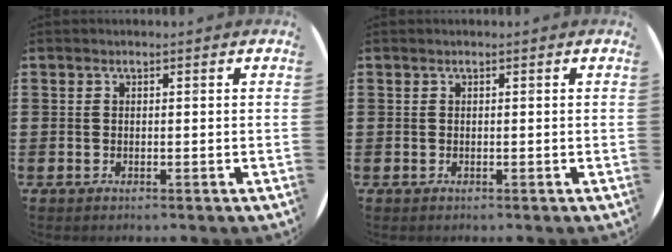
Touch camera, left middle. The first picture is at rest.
{"total": 0.0}